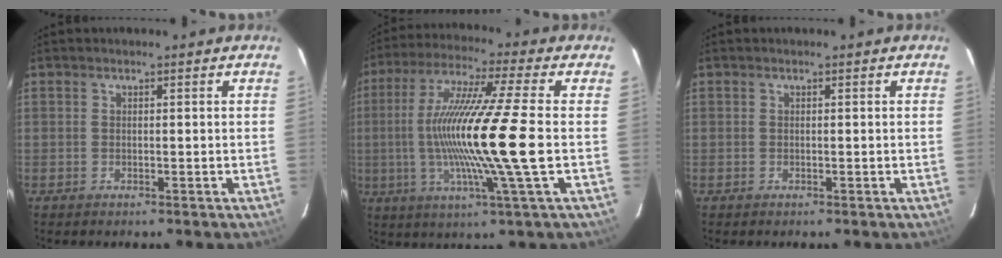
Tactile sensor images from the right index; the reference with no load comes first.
{"total": 17.3, "force": [-1.7, -1.7, 17.1], "torque": [-0.315, -0.013, -0.035]}
{"total": 0.0}